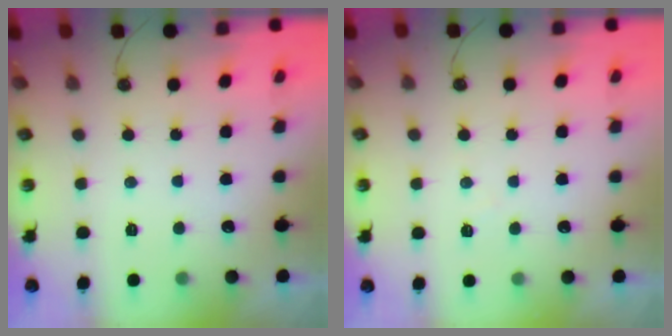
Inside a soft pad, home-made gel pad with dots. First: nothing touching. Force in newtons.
{"total": 4.1, "press": 4.1, "slide": 0.6}